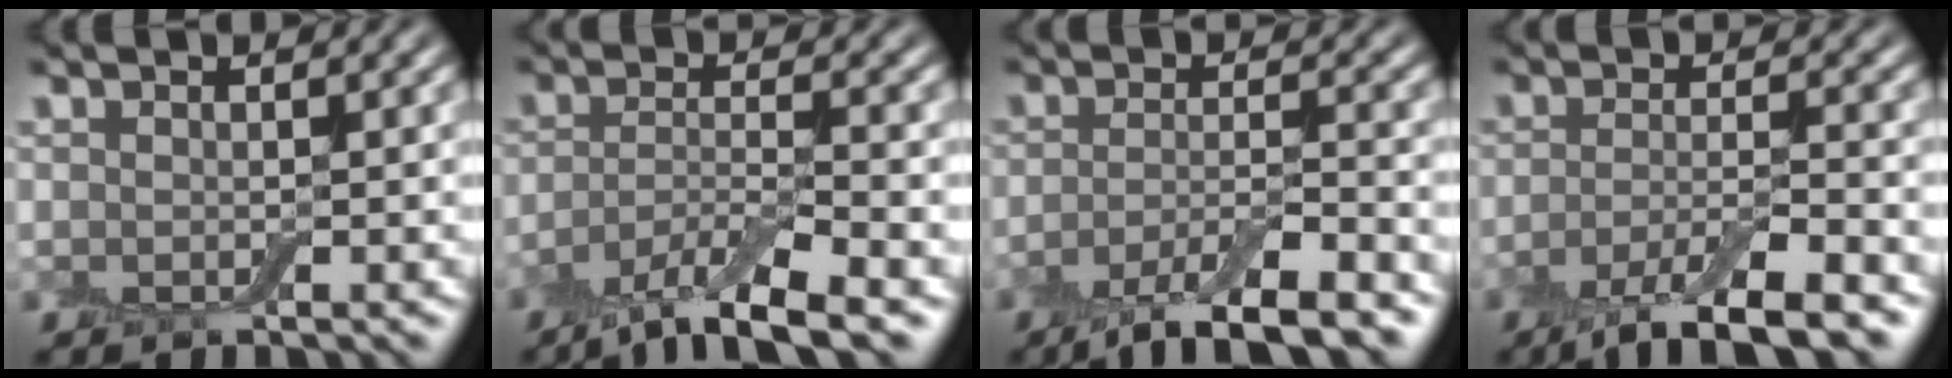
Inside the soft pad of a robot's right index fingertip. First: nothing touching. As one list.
[{"total": 6.2, "force": [-4.2, 1.5, 4.3], "torque": [-0.075, -0.007, -0.083]}, {"total": 6.5, "force": [-4.3, 1.5, 4.6], "torque": [-0.075, -0.002, -0.079]}, {"total": 6.3, "force": [-4.0, 1.4, 4.7], "torque": [-0.076, -0.003, -0.075]}]